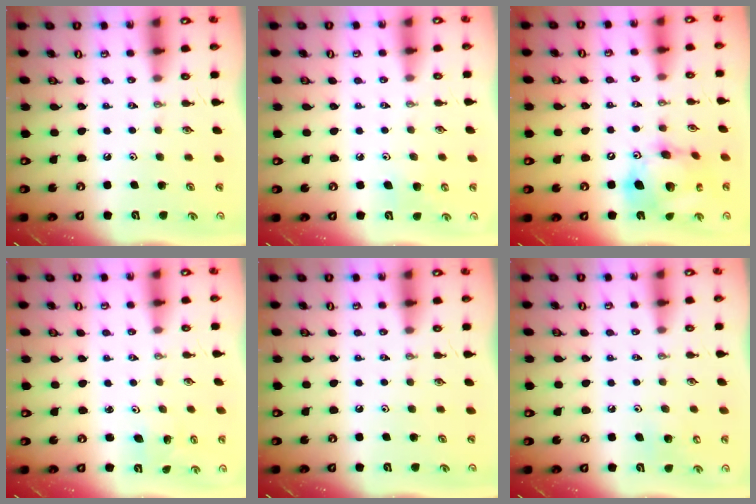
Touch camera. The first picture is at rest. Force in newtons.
{"total": 5.6, "press": 5.4, "slide": 1.4}
{"total": 17.4, "press": 17.3, "slide": 2.2}
{"total": 1.5, "press": 1.5, "slide": 0.1}
{"total": 0.0}
{"total": 6.5, "press": 6.4, "slide": 1.1}